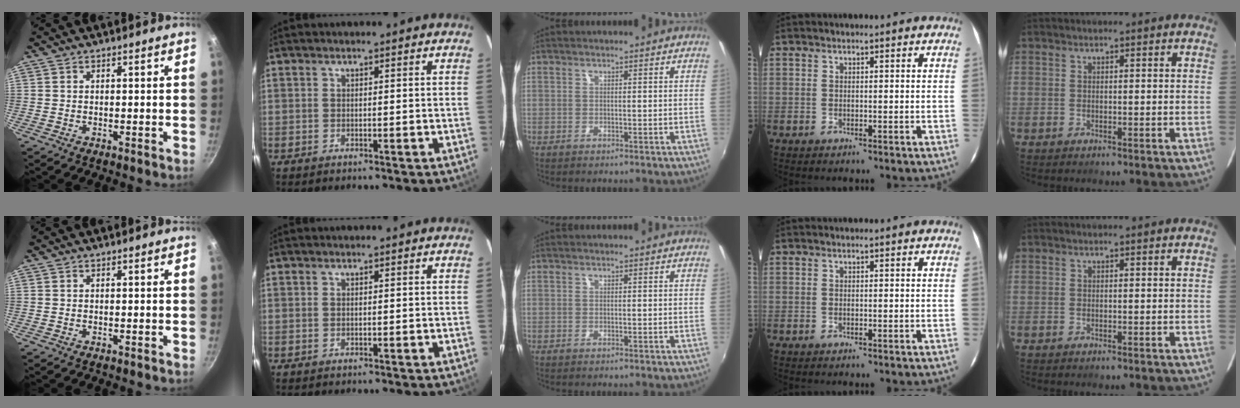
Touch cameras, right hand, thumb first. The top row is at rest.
{}